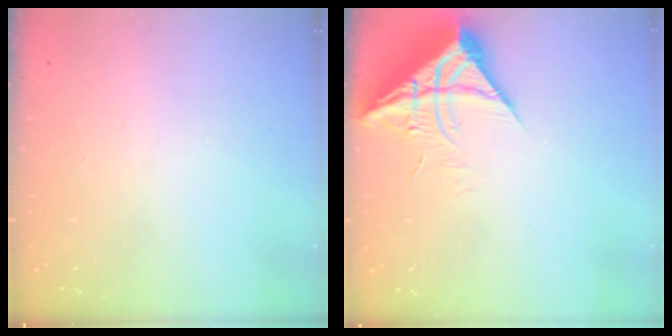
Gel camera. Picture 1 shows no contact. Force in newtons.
{"total": 10.3, "press": 10.3, "slide": 1.1}